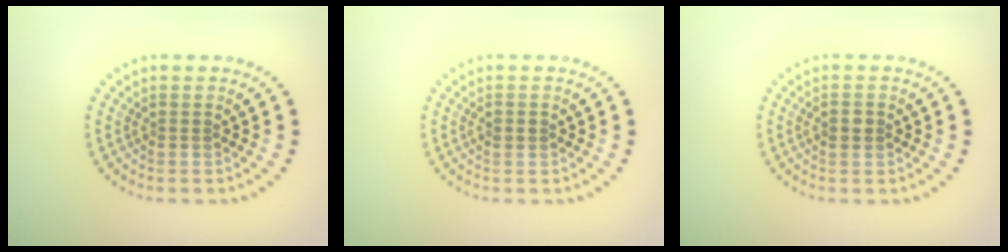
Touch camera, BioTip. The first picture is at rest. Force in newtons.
{"total": 1.0, "press": 1.0, "slide": 0.1}
{"total": 1.7, "press": 1.7, "slide": 0.1}